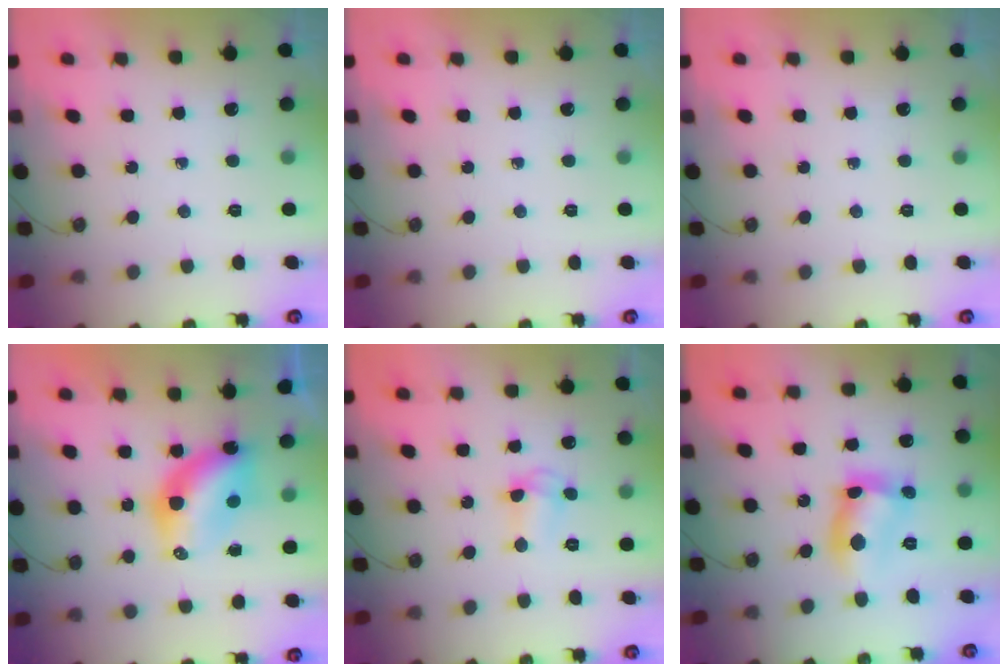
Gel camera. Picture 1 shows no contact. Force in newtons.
{"total": 0.0}
{"total": 0.0}
{"total": 9.1, "press": 9.1, "slide": 0.7}
{"total": 3.7, "press": 3.6, "slide": 0.8}
{"total": 12.3, "press": 12.3, "slide": 0.7}